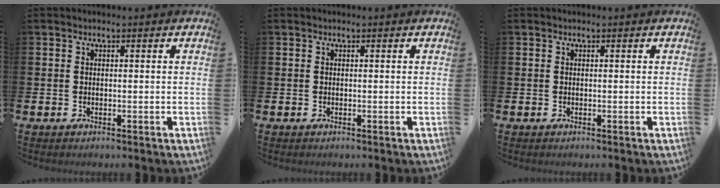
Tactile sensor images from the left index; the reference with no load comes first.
{"total": 0.0}
{"total": 0.0}